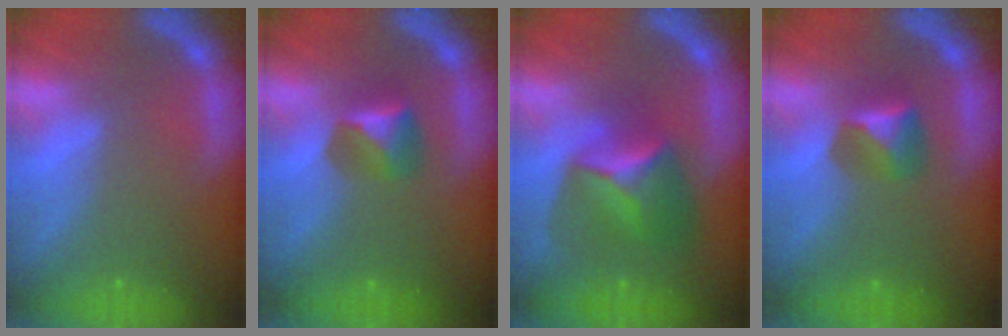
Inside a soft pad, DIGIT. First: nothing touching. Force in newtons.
{"total": 2.9}
{"total": 6.4}
{"total": 2.9}